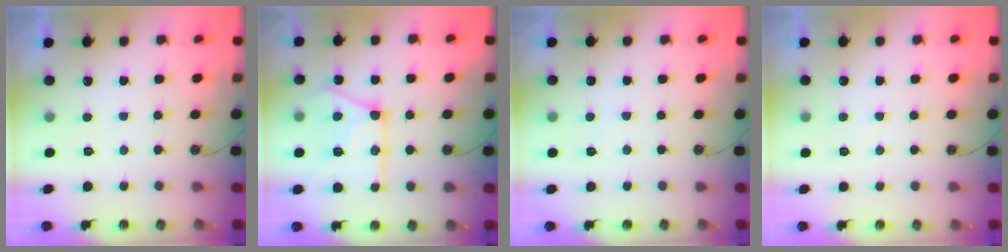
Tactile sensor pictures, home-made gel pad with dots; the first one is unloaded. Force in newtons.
{"total": 17.7, "press": 17.7, "slide": 1.3}
{"total": 3.7, "press": 3.7, "slide": 0.5}
{"total": 3.6, "press": 3.6, "slide": 0.6}